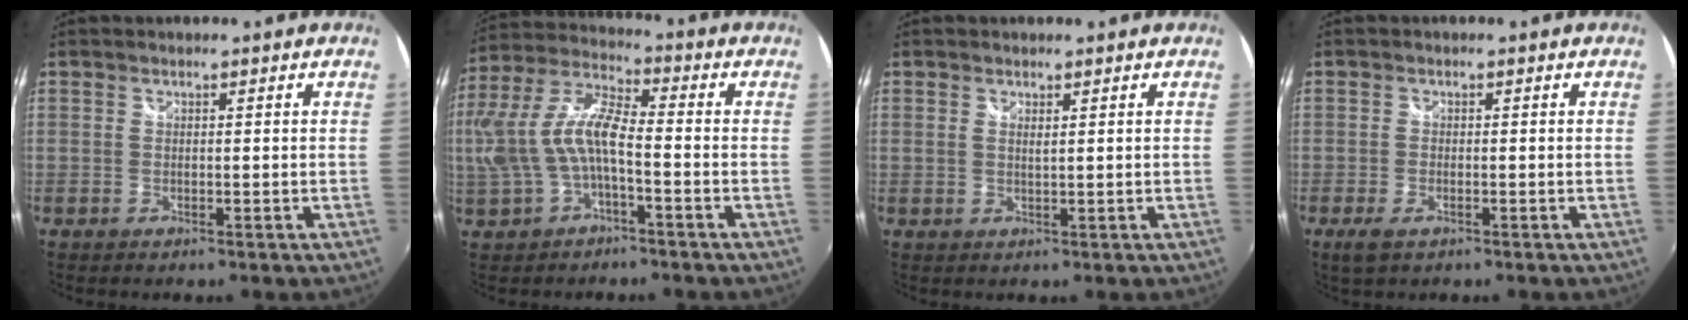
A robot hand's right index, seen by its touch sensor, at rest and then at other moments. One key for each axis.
{"total": 12.2, "fx": -2.4, "fy": 4.8, "fz": 10.9, "tx": -0.228, "ty": 0.008, "tz": -0.039}
{"total": 1.2, "fx": 0.7, "fy": 0.3, "fz": 0.9, "tx": -0.016, "ty": -0.001, "tz": 0.009}
{"total": 3.1, "fx": -1.8, "fy": 1.4, "fz": 2.2, "tx": -0.050, "ty": -0.006, "tz": -0.031}